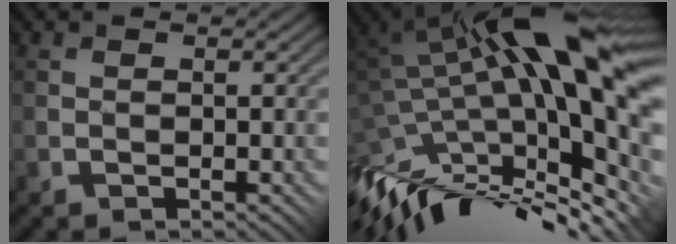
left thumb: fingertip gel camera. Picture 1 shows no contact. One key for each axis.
{"total": 15.9, "fx": -1.5, "fy": 4.3, "fz": 15.3, "tx": -0.253, "ty": -0.007, "tz": -0.035}